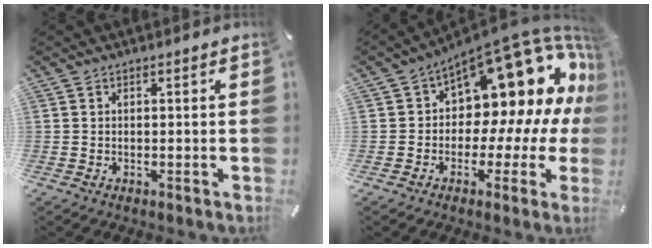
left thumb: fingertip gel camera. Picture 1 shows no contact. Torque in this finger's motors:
{"motor_torque": [1.16, 1.19, 1.16, 0.67, 0.23]}